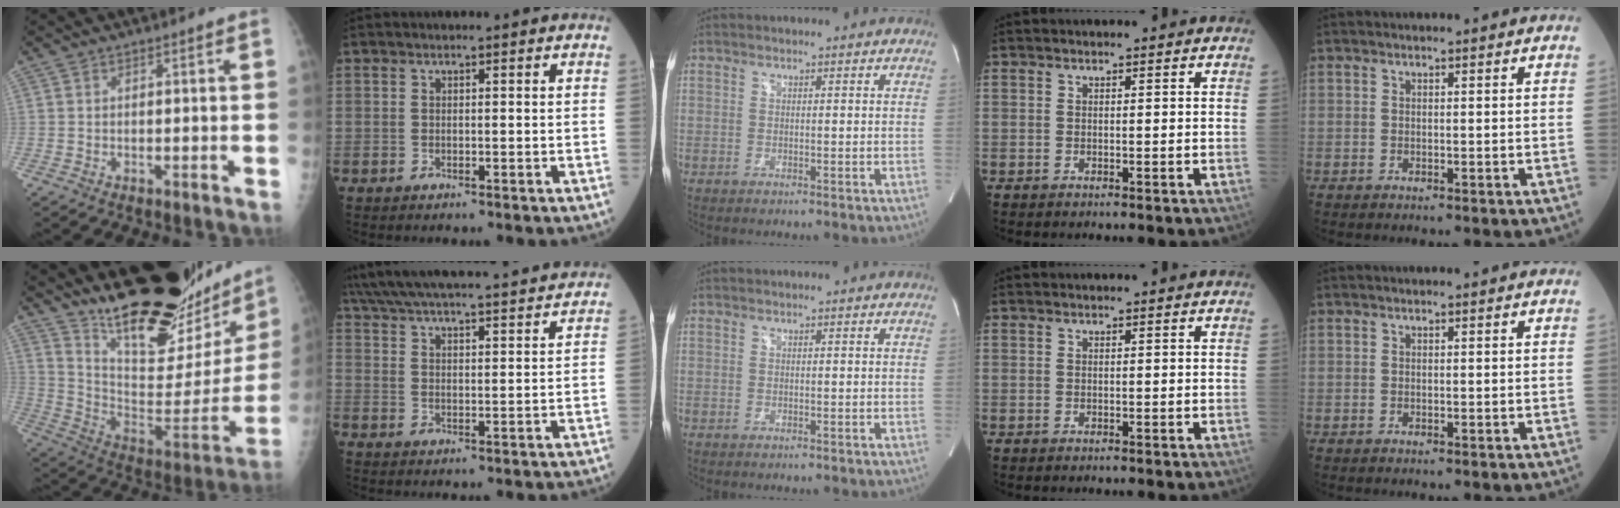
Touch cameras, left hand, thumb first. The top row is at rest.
{"thumb": {"total": 29.8, "force": [23.7, 8.7, 15.8], "torque": [-0.213, -0.132, 0.353]}, "index": {"total": 28.6, "force": [26.5, 2.0, 10.7], "torque": [-0.195, -0.004, 0.361]}}